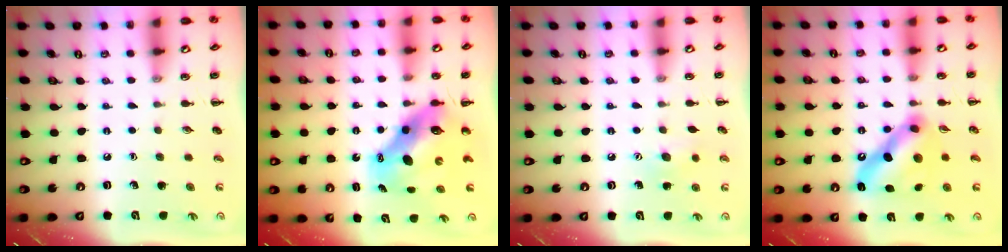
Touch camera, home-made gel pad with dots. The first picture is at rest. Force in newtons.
{"total": 10.1, "press": 9.7, "slide": 2.7}
{"total": 7.0, "press": 6.9, "slide": 1.5}
{"total": 12.1, "press": 12.1, "slide": 0.3}